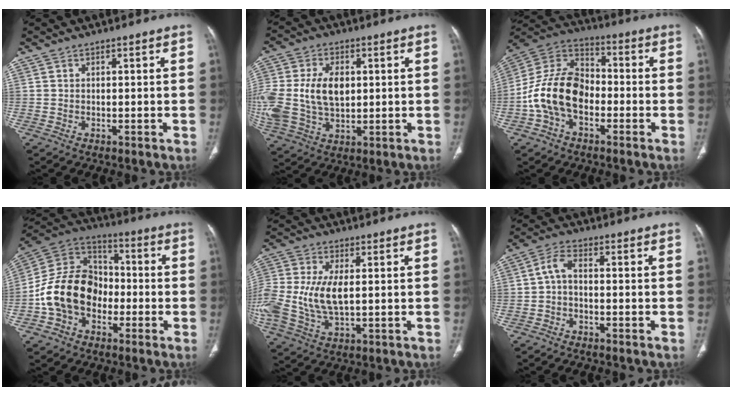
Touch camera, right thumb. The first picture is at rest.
{"total": 17.8, "force": [1.3, 11.8, 13.2], "torque": [-0.306, -0.002, 0.039]}
{"total": 14.9, "force": [-3.7, 10.2, 10.3], "torque": [-0.189, 0.049, -0.077]}
{"total": 16.5, "force": [-3.9, 12.8, 9.7], "torque": [-0.153, 0.053, -0.078]}
{"total": 14.6, "force": [0.0, 7.7, 12.3], "torque": [-0.299, -0.005, 0.006]}
{"total": 3.3, "force": [-0.6, 1.7, 2.7], "torque": [-0.057, 0.017, -0.021]}